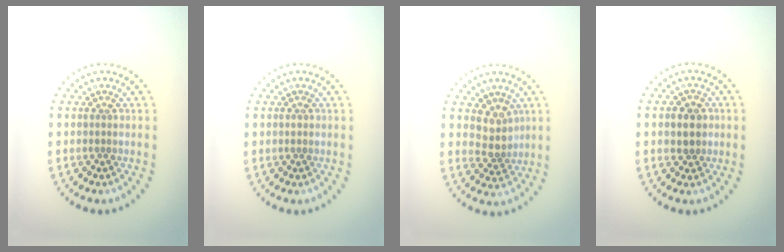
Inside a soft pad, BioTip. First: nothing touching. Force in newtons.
{"total": 0.6, "press": 0.6, "slide": 0.1}
{"total": 2.6, "press": 2.2, "slide": 1.5}
{"total": 2.6, "press": 2.4, "slide": 0.7}